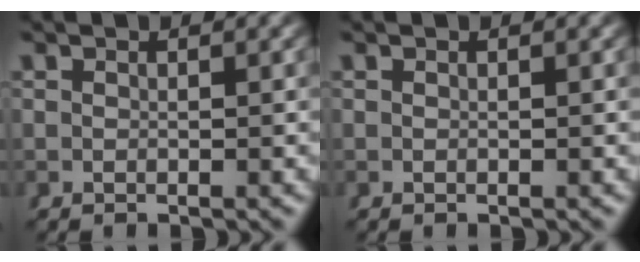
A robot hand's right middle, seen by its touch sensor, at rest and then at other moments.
{"total": 0.0}